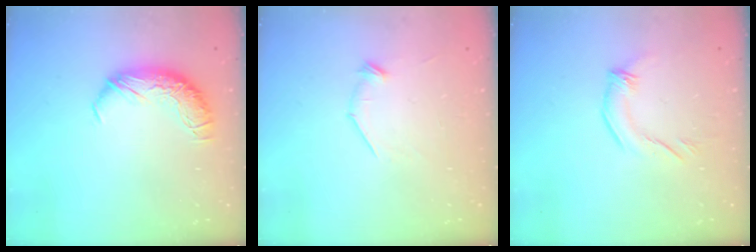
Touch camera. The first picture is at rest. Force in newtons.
{"total": 5.9, "press": 5.8, "slide": 1.3}
{"total": 2.3, "press": 2.3, "slide": 0.6}